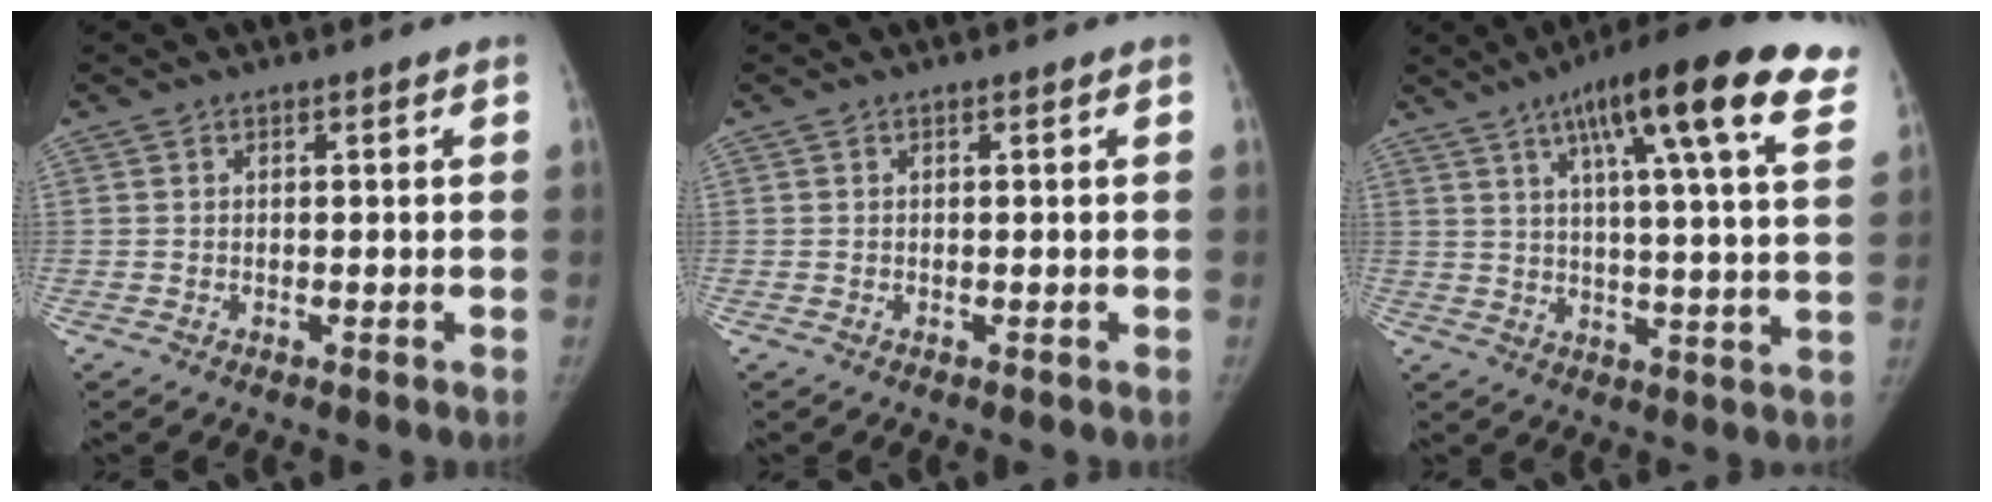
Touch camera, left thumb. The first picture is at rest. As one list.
[{"total": 0.0}, {"total": 22.5, "force": [12.5, 3.8, 18.3], "torque": [-0.254, -0.019, 0.161]}]